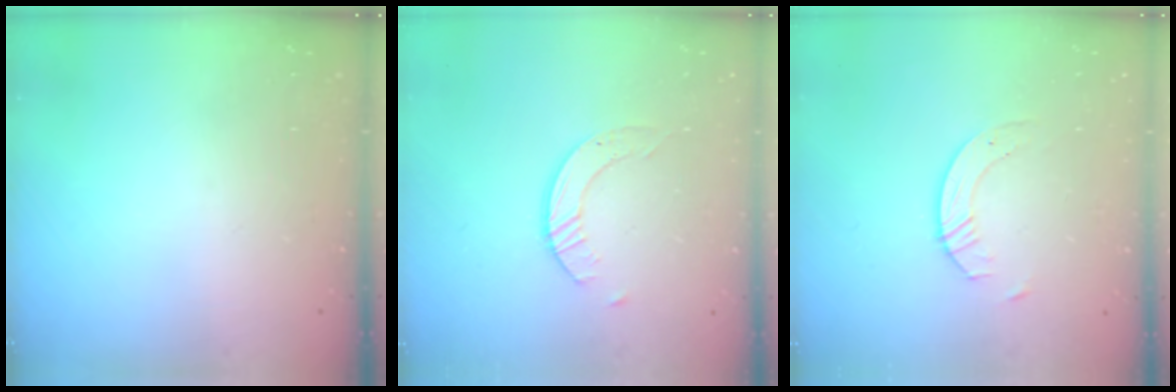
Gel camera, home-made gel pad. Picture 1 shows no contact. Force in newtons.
{"total": 2.6, "press": 2.5, "slide": 0.3}
{"total": 3.5, "press": 3.5, "slide": 0.4}